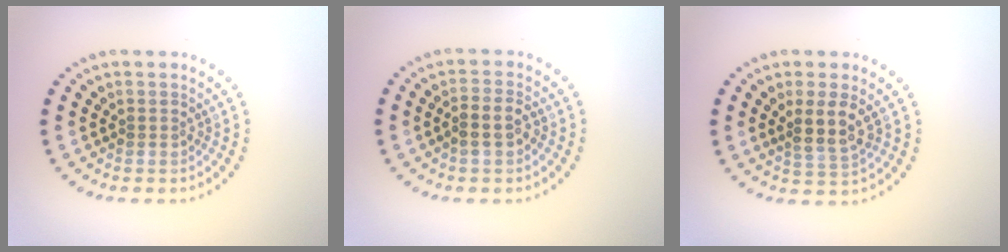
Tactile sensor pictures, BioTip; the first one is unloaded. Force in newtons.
{"total": 2.2, "press": 2.1, "slide": 0.7}
{"total": 2.8, "press": 2.4, "slide": 1.4}